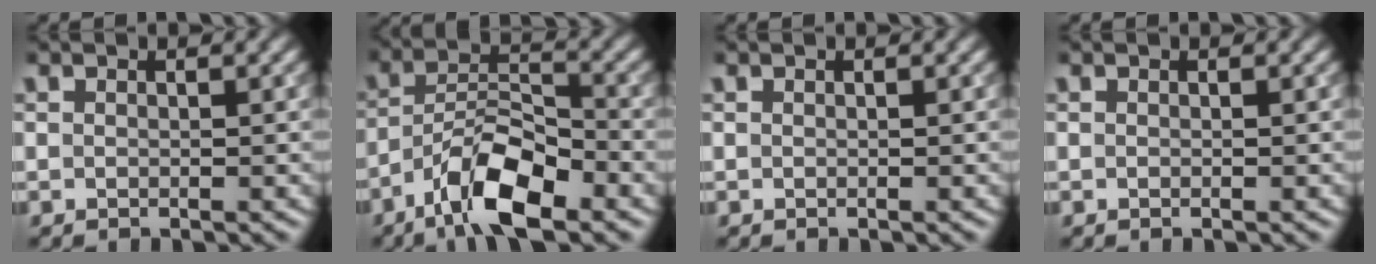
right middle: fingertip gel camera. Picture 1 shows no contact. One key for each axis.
{"total": 7.9, "fx": -4.9, "fy": 2.6, "fz": 5.6, "tx": -0.097, "ty": 0.008, "tz": -0.093}
{"total": 0.0}
{"total": 0.0}